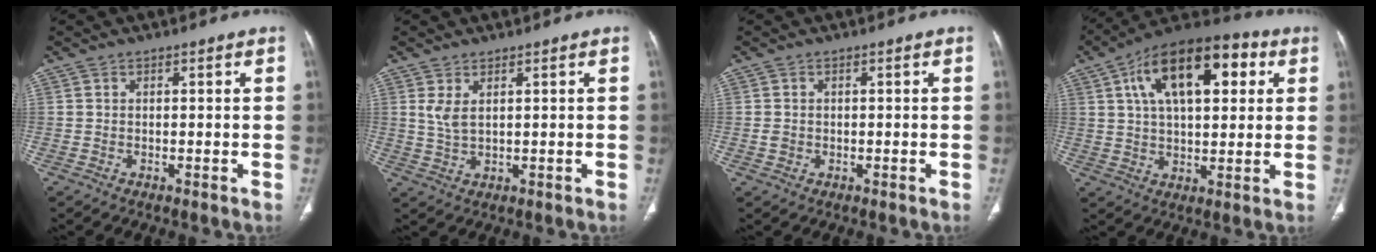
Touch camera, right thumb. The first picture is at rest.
{"total": 3.3, "force": [1.3, 1.3, 2.7], "torque": [-0.060, -0.007, 0.036]}
{"total": 1.4, "force": [-0.2, 1.2, 0.6], "torque": [-0.013, 0.003, 0.001]}
{"total": 19.9, "force": [6.5, 9.8, 16.0], "torque": [-0.234, 0.014, 0.098]}